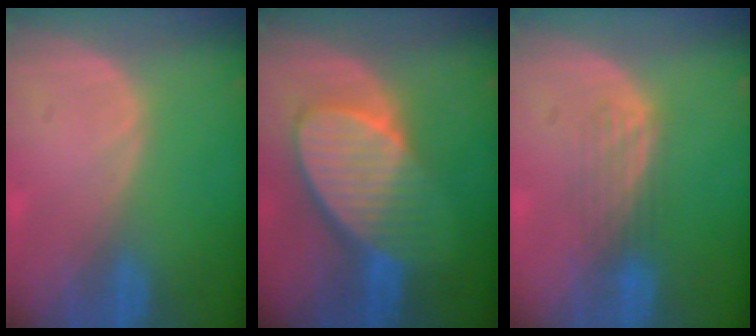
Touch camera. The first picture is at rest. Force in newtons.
{"total": 9.3, "press": 8.3, "slide": 4.3}
{"total": 3.4, "press": 3.1, "slide": 1.5}